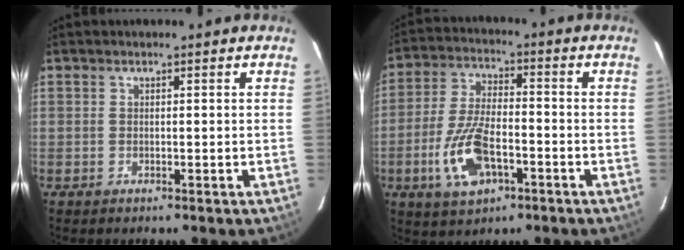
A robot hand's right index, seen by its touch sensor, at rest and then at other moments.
{"total": 12.1, "force": [-4.7, 5.7, 9.6], "torque": [-0.208, -0.003, -0.081]}